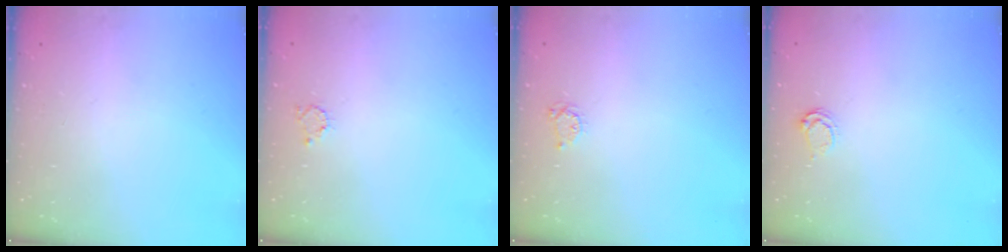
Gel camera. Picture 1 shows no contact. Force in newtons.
{"total": 2.4, "press": 2.4, "slide": 0.4}
{"total": 3.6, "press": 3.5, "slide": 0.5}
{"total": 3.4, "press": 3.3, "slide": 0.8}